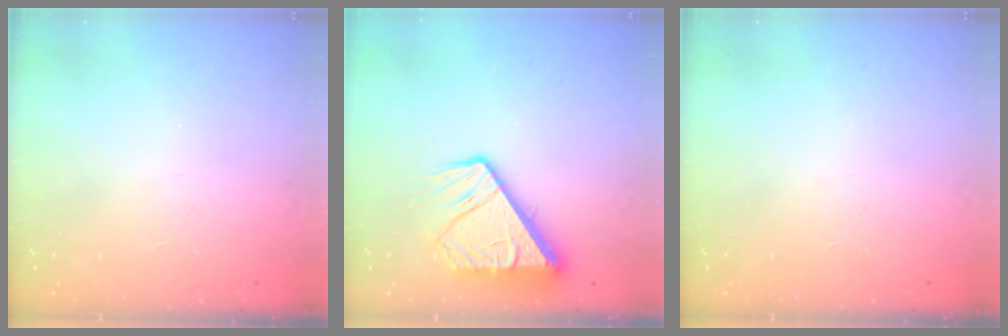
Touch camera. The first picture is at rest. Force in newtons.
{"total": 10.9, "press": 10.8, "slide": 1.3}
{"total": 0.0}